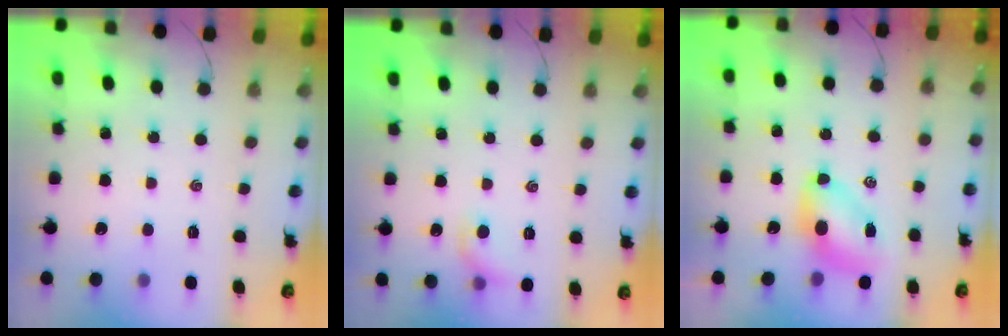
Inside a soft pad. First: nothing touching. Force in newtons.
{"total": 6.9, "press": 6.8, "slide": 1.3}
{"total": 7.2, "press": 7.2, "slide": 0.7}